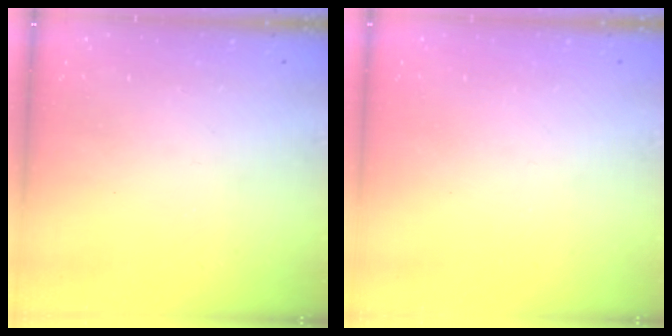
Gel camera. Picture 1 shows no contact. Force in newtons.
{"total": 0.0}